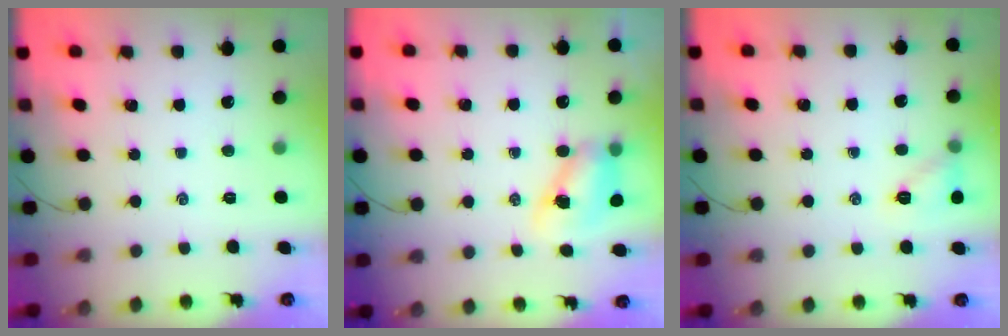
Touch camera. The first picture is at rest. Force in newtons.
{"total": 8.6, "press": 8.4, "slide": 1.5}
{"total": 7.2, "press": 7.2, "slide": 1.0}